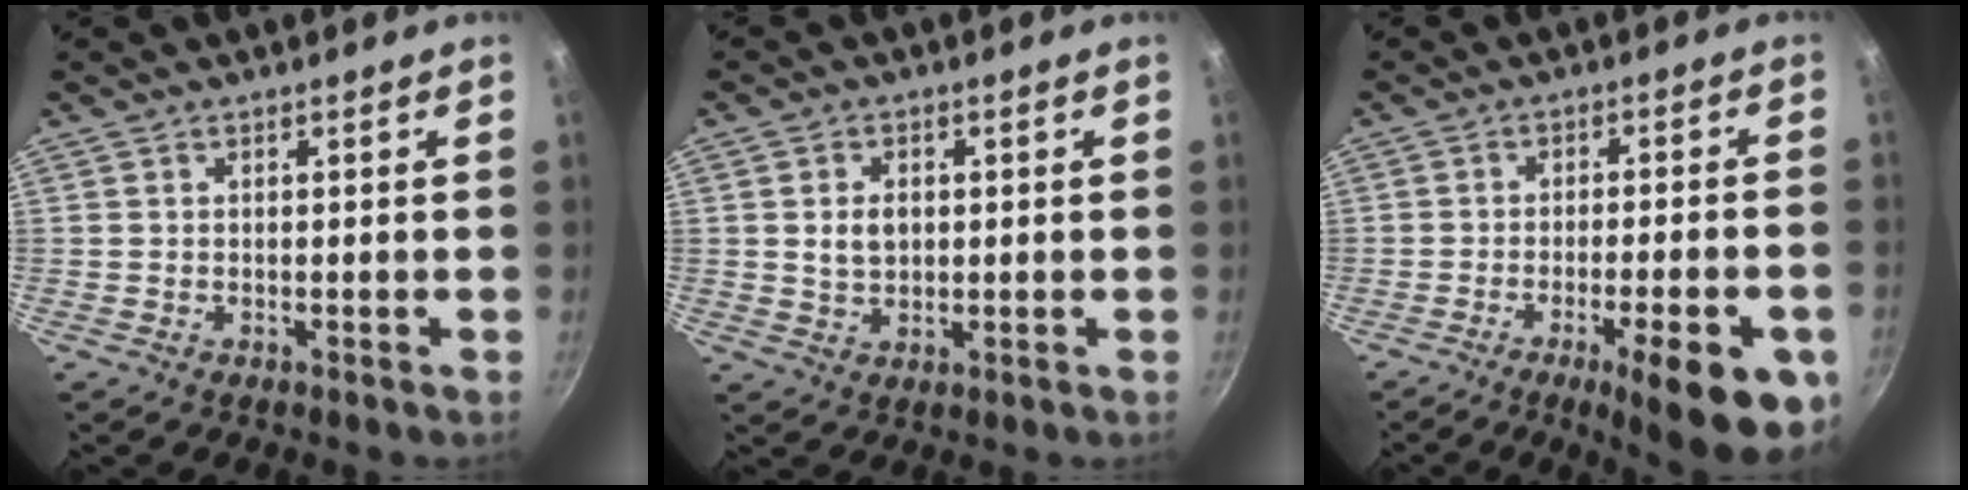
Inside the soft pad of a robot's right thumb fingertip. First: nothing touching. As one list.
[{"total": 4.7, "force": [0.6, 3.4, 3.2], "torque": [-0.043, 0.000, 0.012]}, {"total": 15.8, "force": [-7.0, 4.0, 13.6], "torque": [-0.158, 0.016, -0.092]}]